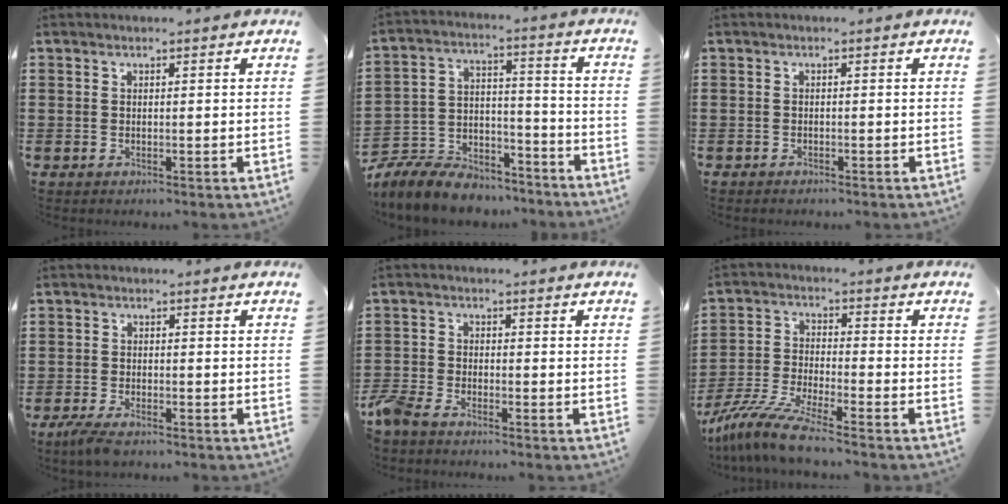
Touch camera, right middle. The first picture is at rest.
{"total": 8.3, "force": [-7.8, 2.5, 1.4], "torque": [-0.044, 0.011, -0.159]}
{"total": 0.6, "force": [-0.5, 0.2, 0.0], "torque": [-0.001, 0.000, -0.012]}
{"total": 2.4, "force": [-2.0, 0.7, 1.2], "torque": [-0.044, -0.005, -0.047]}
{"total": 3.4, "force": [-3.1, 0.9, 1.0], "torque": [-0.056, -0.008, -0.074]}
{"total": 8.0, "force": [-7.1, 0.1, 3.7], "torque": [-0.085, -0.008, -0.141]}